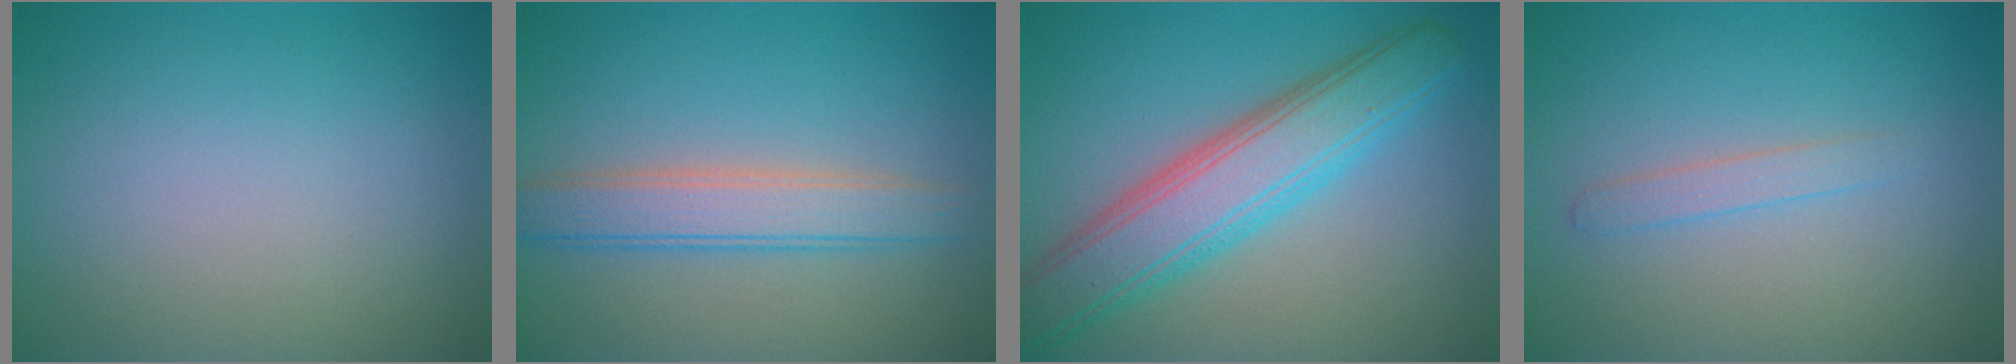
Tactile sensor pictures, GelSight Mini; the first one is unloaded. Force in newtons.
{"total": 3.8, "press": 3.8, "slide": 0.2}
{"total": 7.2, "press": 7.2, "slide": 0.1}
{"total": 1.2, "press": 1.2, "slide": 0.1}